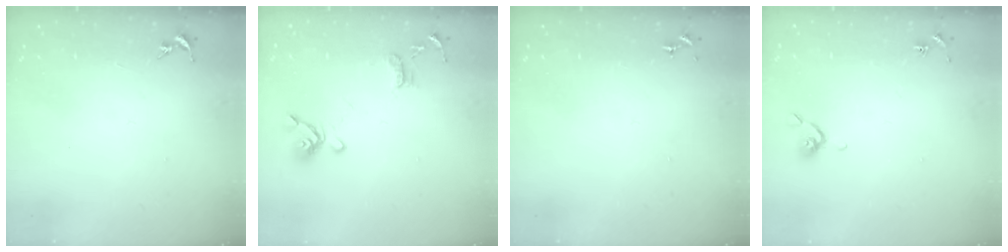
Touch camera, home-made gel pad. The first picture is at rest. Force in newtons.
{"total": 13.1, "press": 13.0, "slide": 1.4}
{"total": 0.0}
{"total": 4.8, "press": 4.6, "slide": 1.0}